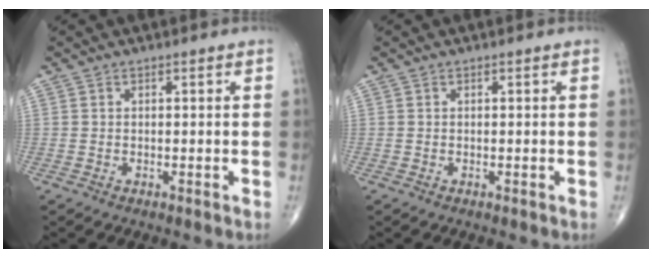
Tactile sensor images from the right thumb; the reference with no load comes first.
{"total": 0.0}